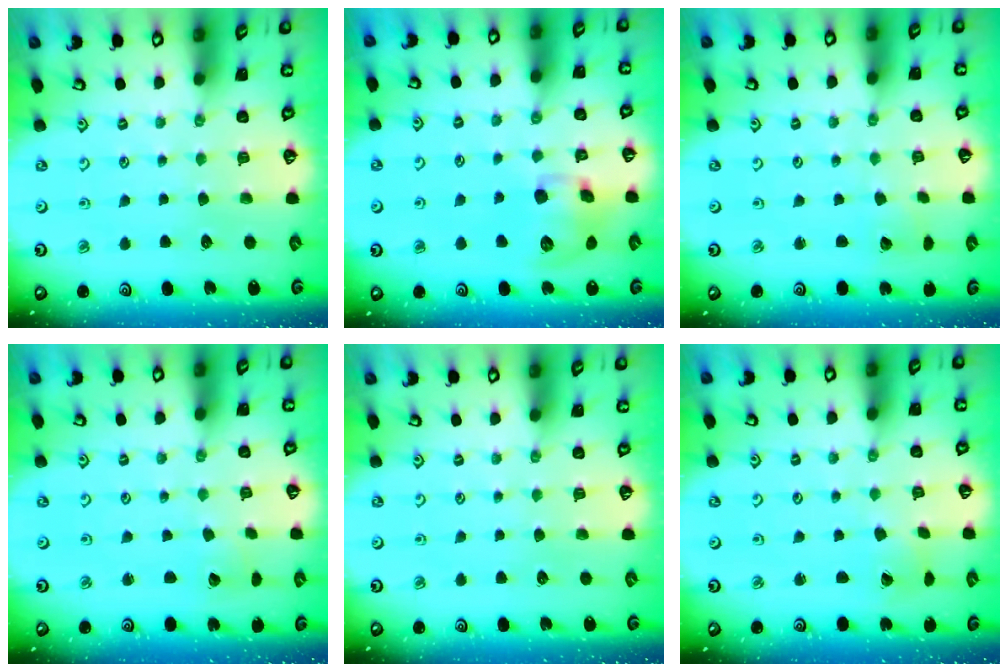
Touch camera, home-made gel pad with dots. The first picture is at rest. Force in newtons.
{"total": 11.0, "press": 10.8, "slide": 1.8}
{"total": 2.6, "press": 2.6, "slide": 0.1}
{"total": 1.4, "press": 1.3, "slide": 0.2}
{"total": 0.0}
{"total": 1.2, "press": 1.2, "slide": 0.2}